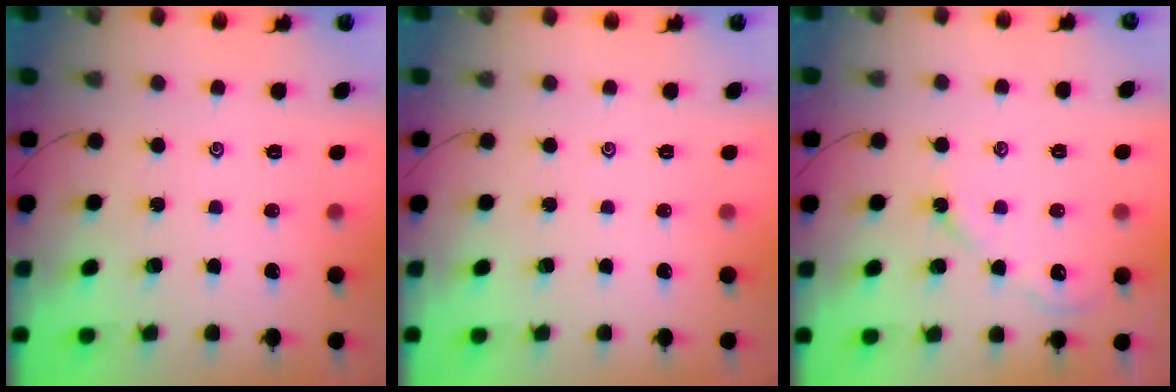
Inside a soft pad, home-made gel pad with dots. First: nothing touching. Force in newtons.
{"total": 0.0}
{"total": 4.5, "press": 4.5, "slide": 0.7}